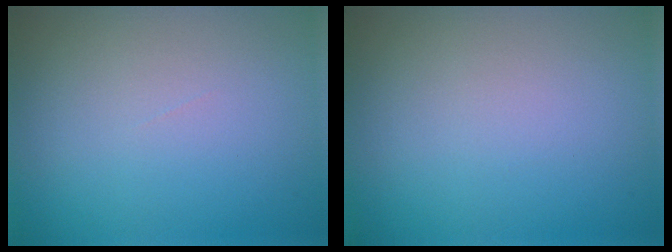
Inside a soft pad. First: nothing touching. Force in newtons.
{"total": 0.0}